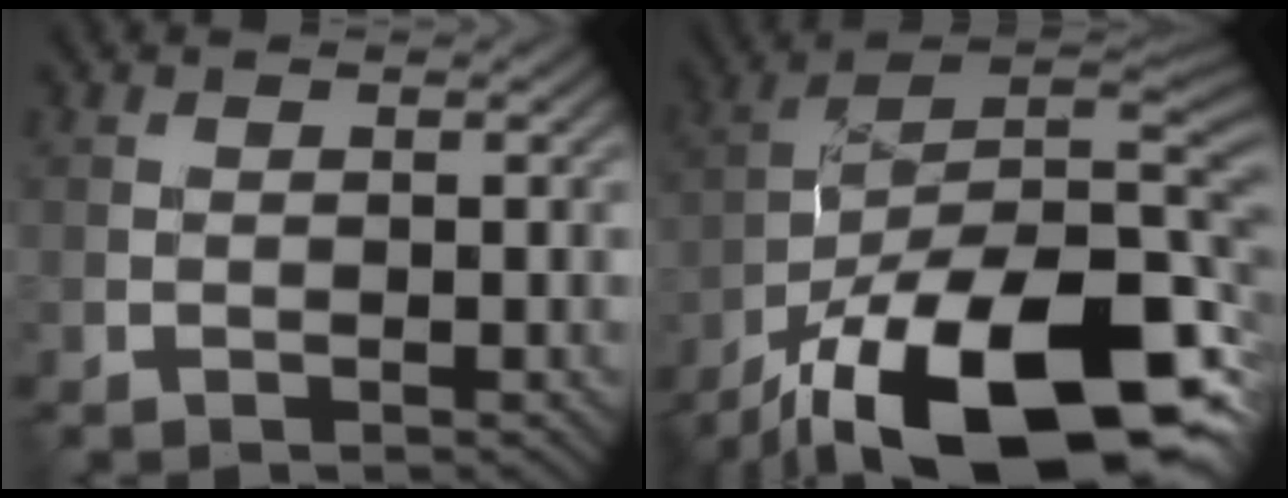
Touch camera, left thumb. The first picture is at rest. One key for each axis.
{"total": 21.3, "fx": -12.9, "fy": 8.7, "fz": 14.6, "tx": -0.228, "ty": -0.021, "tz": -0.203}